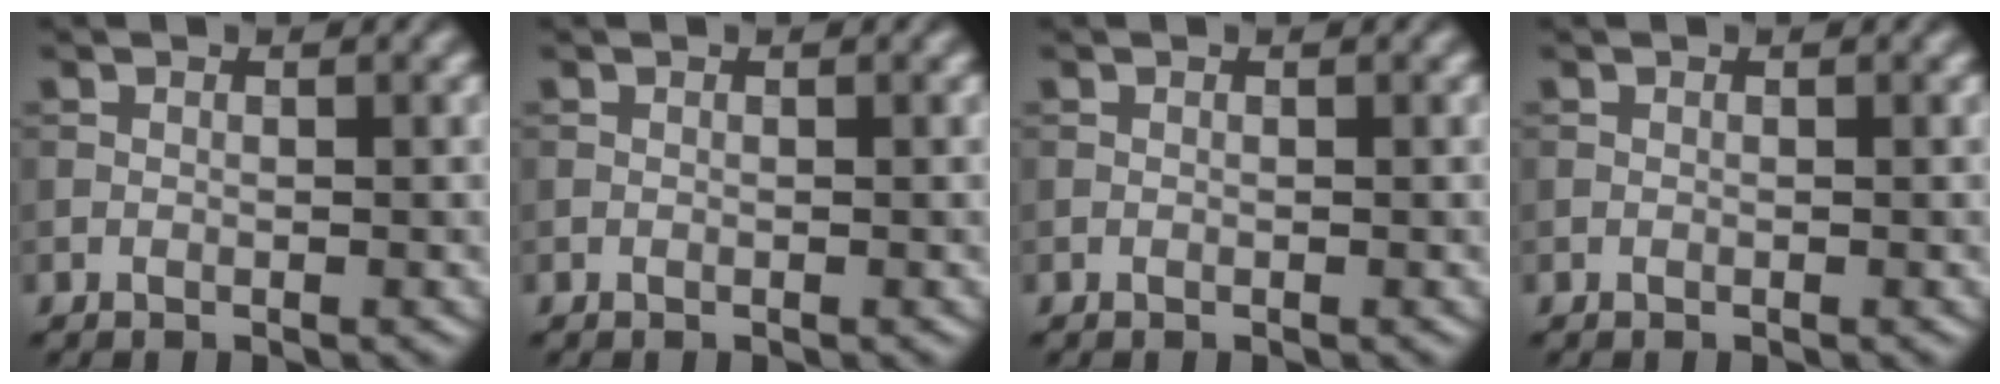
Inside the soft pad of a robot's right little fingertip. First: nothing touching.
{"total": 0.0}
{"total": 0.0}
{"total": 0.0}